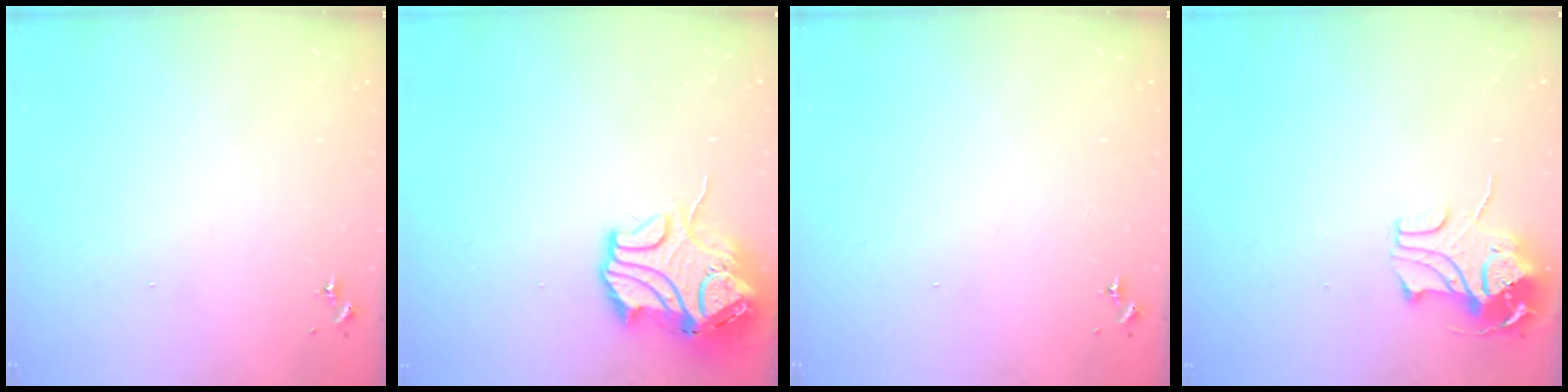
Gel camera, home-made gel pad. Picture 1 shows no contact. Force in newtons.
{"total": 12.4, "press": 12.2, "slide": 1.9}
{"total": 0.0}
{"total": 9.0, "press": 8.9, "slide": 1.3}